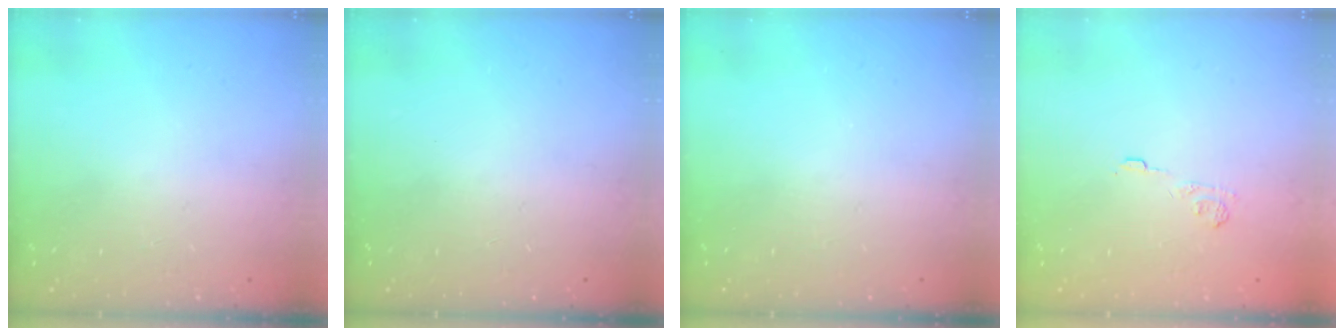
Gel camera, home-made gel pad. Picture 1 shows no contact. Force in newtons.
{"total": 0.0}
{"total": 0.0}
{"total": 3.9, "press": 3.7, "slide": 1.4}